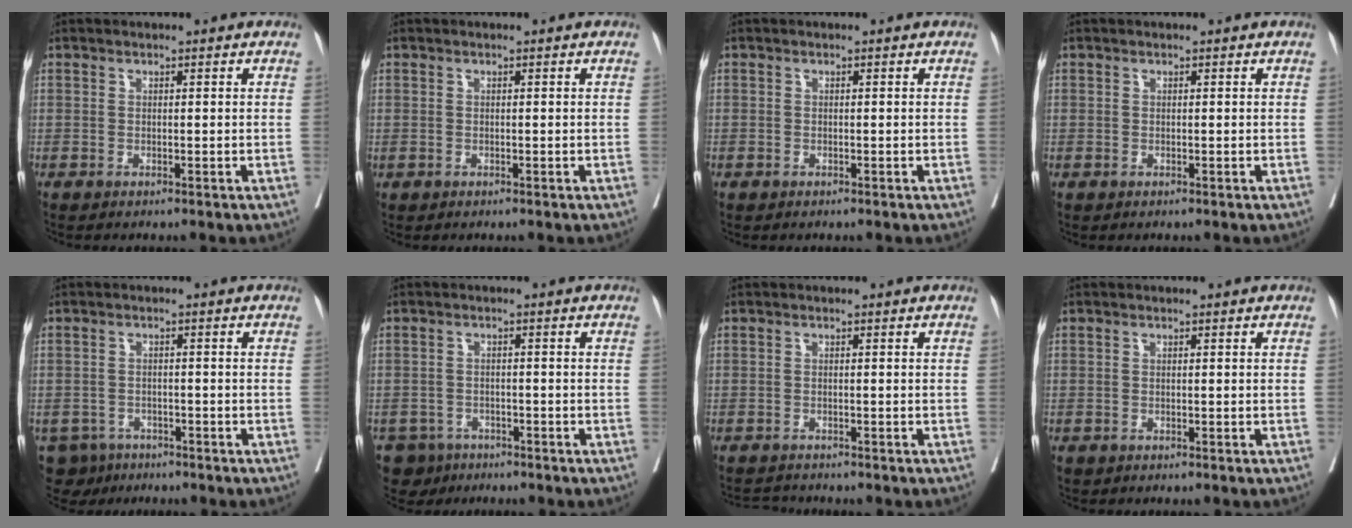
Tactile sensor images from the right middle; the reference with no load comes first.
{"total": 0.0}
{"total": 0.5, "force": [-0.2, 0.5, -0.1], "torque": [0.002, 0.006, -0.007]}
{"total": 0.0}
{"total": 6.1, "force": [-4.4, 4.0, 0.9], "torque": [-0.013, -0.002, -0.067]}
{"total": 5.5, "force": [-4.0, 3.7, 0.6], "torque": [-0.005, 0.003, -0.063]}
{"total": 1.8, "force": [-1.8, 0.3, -0.2], "torque": [0.003, -0.008, -0.029]}
{"total": 0.0}